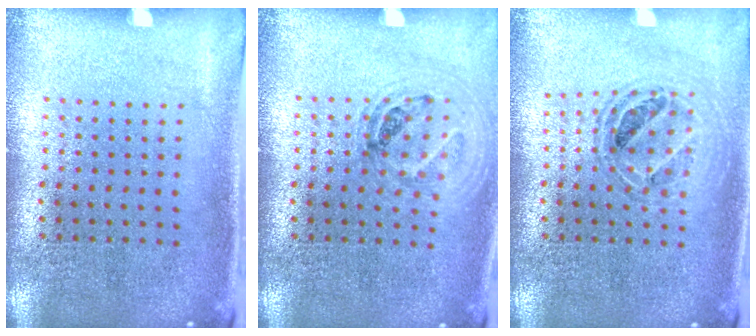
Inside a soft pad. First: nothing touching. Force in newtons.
{"total": 0.9, "press": 0.9, "slide": 0.2}
{"total": 0.9, "press": 0.9, "slide": 0.1}